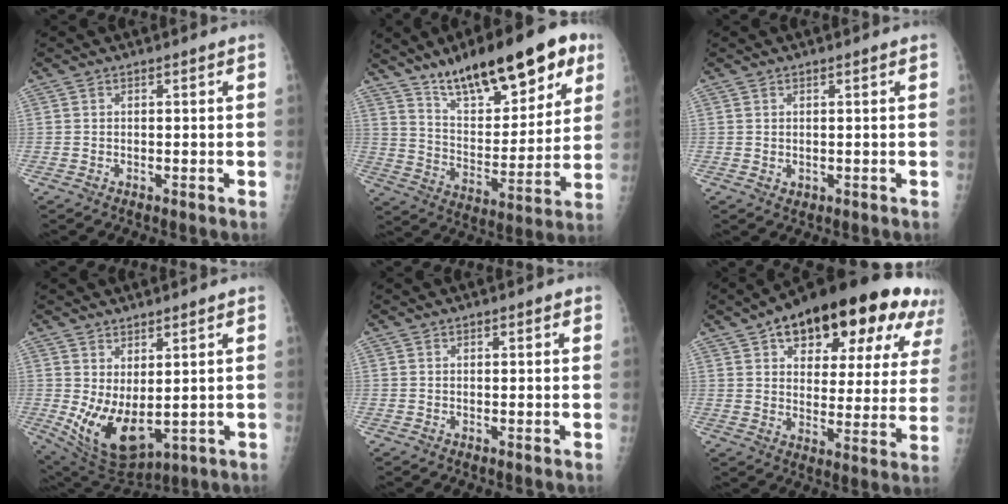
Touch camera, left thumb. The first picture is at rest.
{"total": 23.5, "force": [14.7, 8.6, 16.2], "torque": [-0.202, -0.048, 0.237]}
{"total": 1.2, "force": [0.3, 0.9, 0.8], "torque": [-0.012, -0.003, 0.009]}
{"total": 11.2, "force": [1.1, 5.6, 9.6], "torque": [-0.162, -0.025, 0.047]}
{"total": 0.9, "force": [0.5, 0.4, 0.6], "torque": [-0.005, 0.001, 0.004]}
{"total": 27.3, "force": [14.7, 12.5, 19.2], "torque": [-0.234, 0.002, 0.204]}